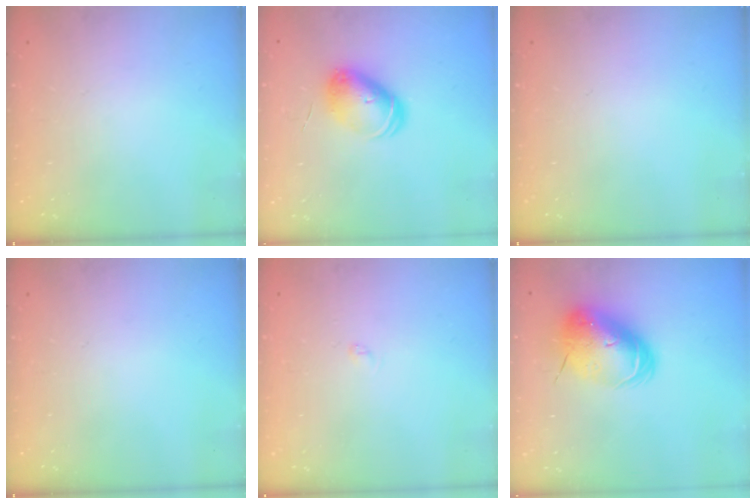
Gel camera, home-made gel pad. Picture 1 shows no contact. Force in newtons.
{"total": 8.1, "press": 8.1, "slide": 1.1}
{"total": 0.0}
{"total": 0.0}
{"total": 1.9, "press": 1.9, "slide": 0.3}
{"total": 11.8, "press": 11.7, "slide": 2.0}